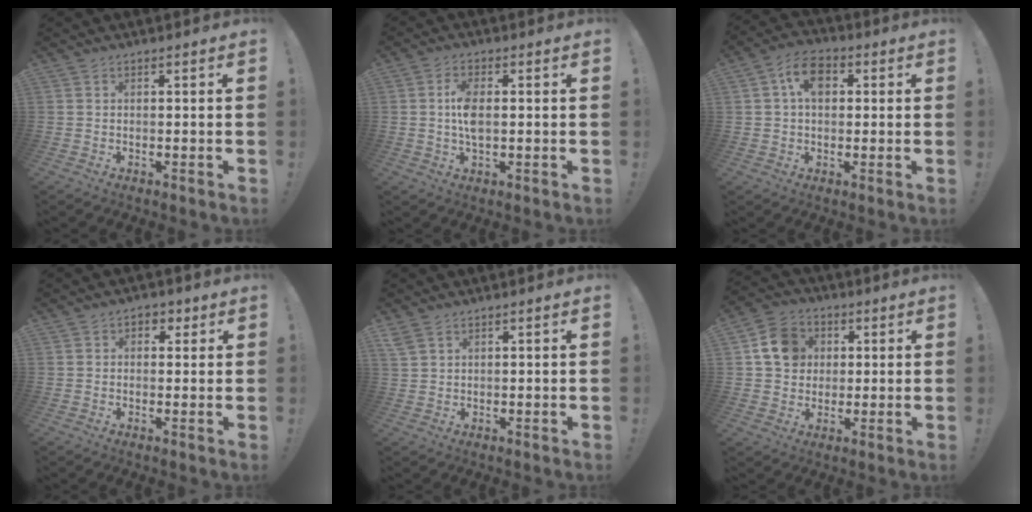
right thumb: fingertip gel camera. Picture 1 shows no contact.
{"total": 6.4, "force": [0.2, 2.9, 5.6], "torque": [-0.107, 0.000, 0.000]}
{"total": 8.7, "force": [2.2, 6.0, 5.9], "torque": [-0.093, 0.013, 0.043]}
{"total": 3.3, "force": [0.8, 2.7, 1.8], "torque": [-0.019, 0.004, 0.011]}
{"total": 2.9, "force": [1.9, 1.6, 1.5], "torque": [-0.029, -0.005, 0.038]}
{"total": 10.8, "force": [2.8, 9.5, 4.4], "torque": [-0.060, 0.003, 0.059]}